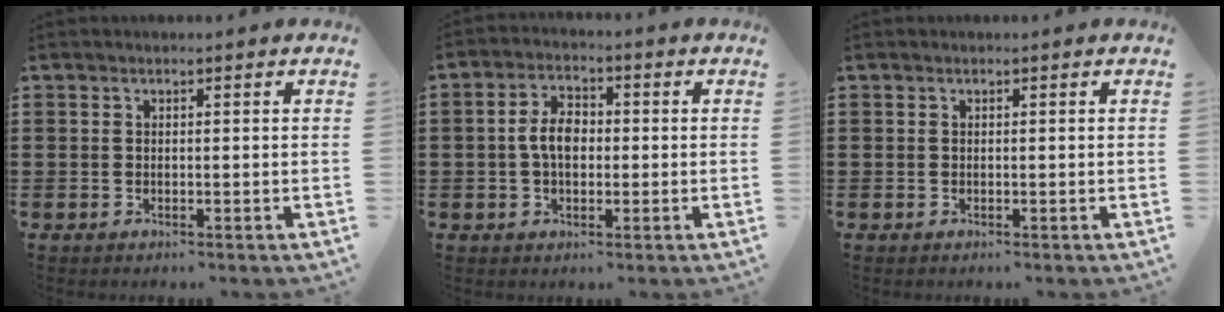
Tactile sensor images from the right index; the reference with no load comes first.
{"total": 5.3, "force": [-0.2, 3.1, 4.2], "torque": [-0.091, 0.009, -0.007]}
{"total": 0.0}